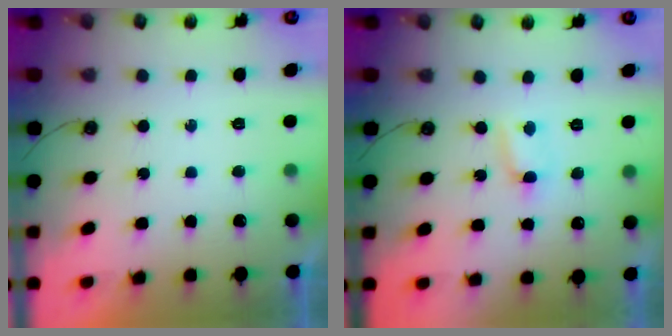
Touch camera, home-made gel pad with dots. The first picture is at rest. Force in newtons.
{"total": 2.4, "press": 2.4, "slide": 0.3}